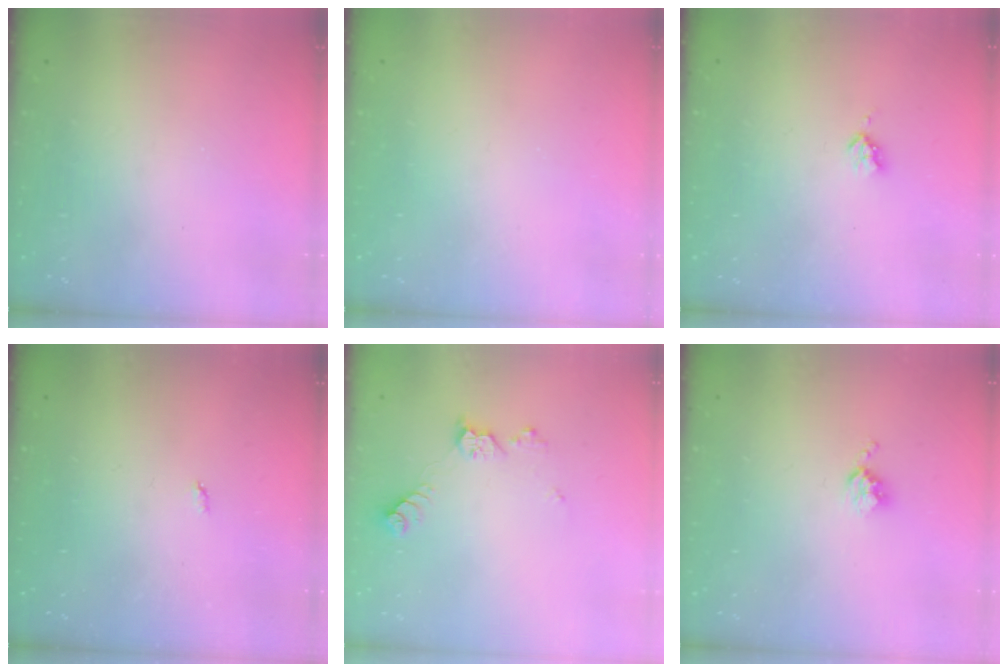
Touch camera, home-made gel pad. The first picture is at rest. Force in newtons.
{"total": 0.0}
{"total": 2.7, "press": 2.6, "slide": 0.5}
{"total": 2.1, "press": 2.1, "slide": 0.4}
{"total": 8.8, "press": 8.8, "slide": 0.4}
{"total": 3.5, "press": 3.5, "slide": 0.4}